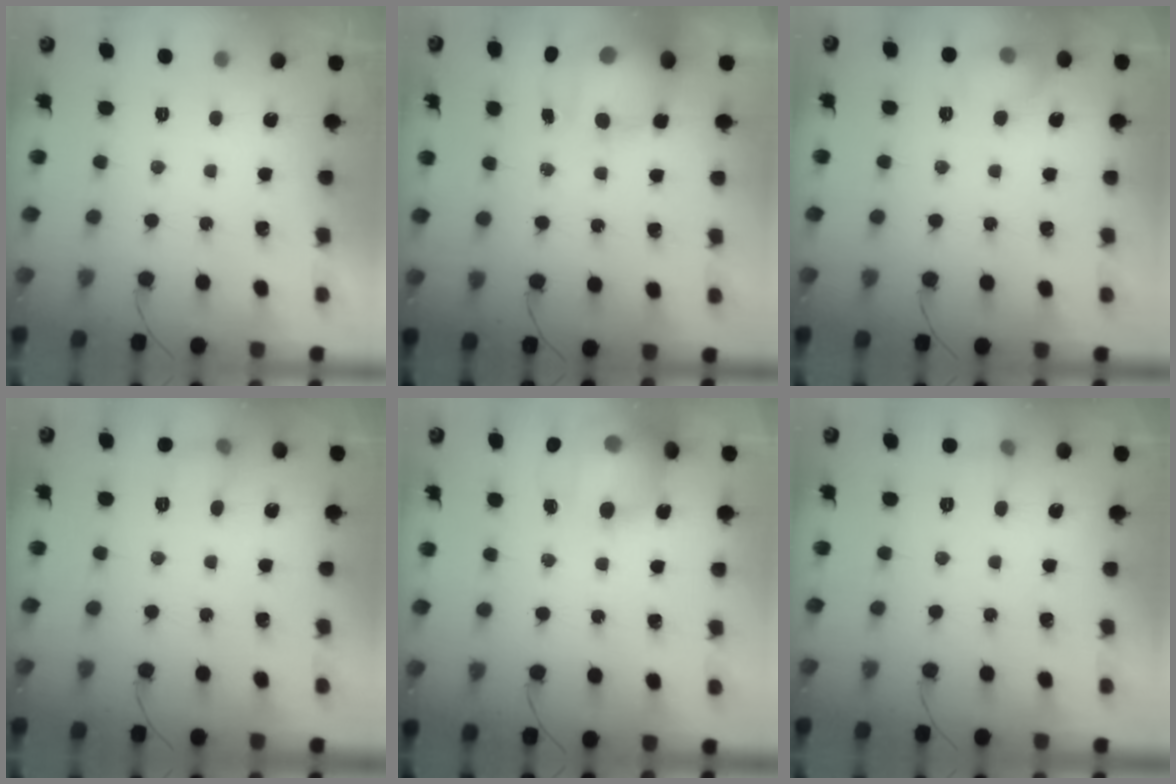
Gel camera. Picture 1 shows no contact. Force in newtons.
{"total": 11.8, "press": 11.3, "slide": 3.2}
{"total": 7.4, "press": 7.2, "slide": 1.9}
{"total": 6.9, "press": 6.7, "slide": 1.7}
{"total": 18.0, "press": 17.7, "slide": 2.9}
{"total": 5.5, "press": 5.1, "slide": 1.8}